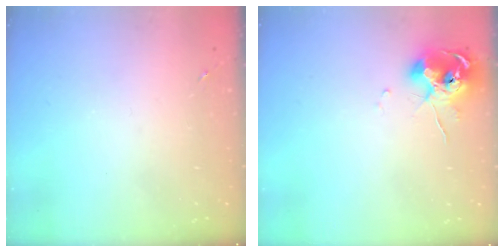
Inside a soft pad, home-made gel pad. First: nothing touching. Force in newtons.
{"total": 10.4, "press": 10.3, "slide": 1.1}